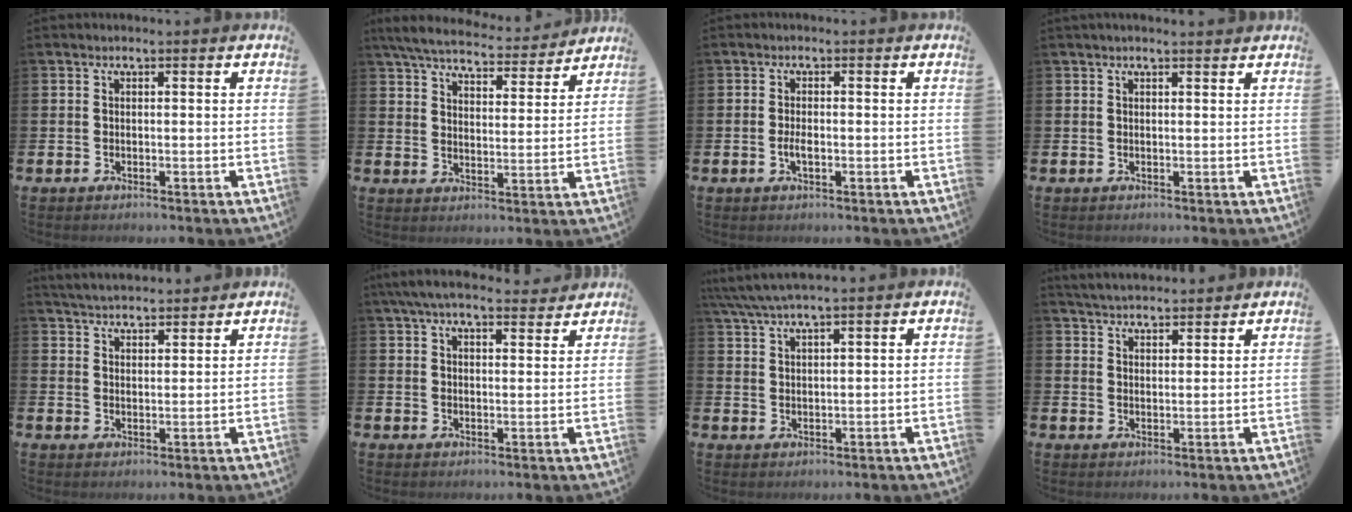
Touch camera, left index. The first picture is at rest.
{"total": 6.5, "force": [6.1, 1.2, 1.8], "torque": [-0.053, -0.038, 0.103]}
{"total": 1.7, "force": [-0.4, 0.7, 1.5], "torque": [-0.021, -0.003, -0.009]}
{"total": 1.0, "force": [0.9, 0.0, 0.4], "torque": [0.004, -0.004, 0.014]}
{"total": 4.2, "force": [4.2, 0.4, 0.1], "torque": [-0.017, -0.020, 0.077]}
{"total": 6.3, "force": [5.7, 1.4, 2.2], "torque": [-0.053, -0.022, 0.105]}
{"total": 4.2, "force": [3.9, 0.0, 1.7], "torque": [-0.044, -0.008, 0.071]}
{"total": 4.1, "force": [4.1, 0.5, 0.2], "torque": [-0.009, -0.023, 0.074]}